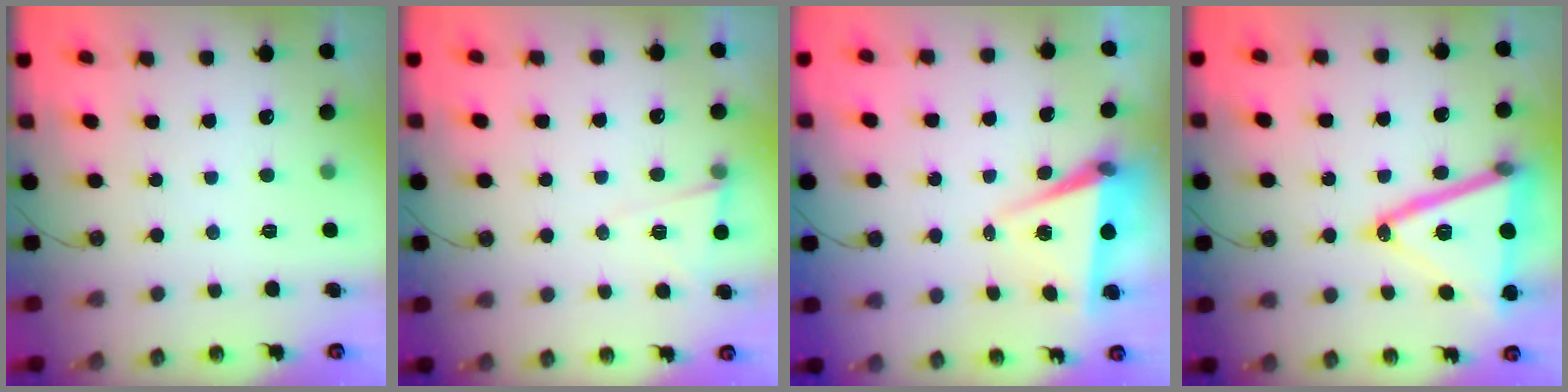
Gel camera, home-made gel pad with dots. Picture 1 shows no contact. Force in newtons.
{"total": 5.4, "press": 5.3, "slide": 1.4}
{"total": 7.4, "press": 5.8, "slide": 4.6}
{"total": 22.6, "press": 22.4, "slide": 3.3}